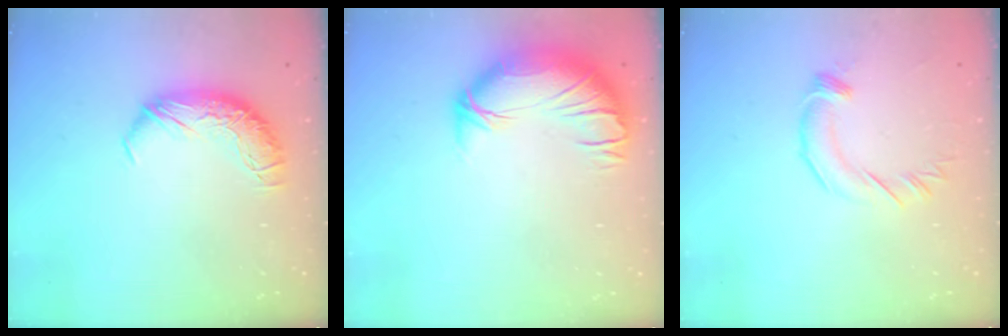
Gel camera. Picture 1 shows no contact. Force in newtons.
{"total": 2.1, "press": 0.9, "slide": 2.0}
{"total": 2.5, "press": 2.5, "slide": 0.2}